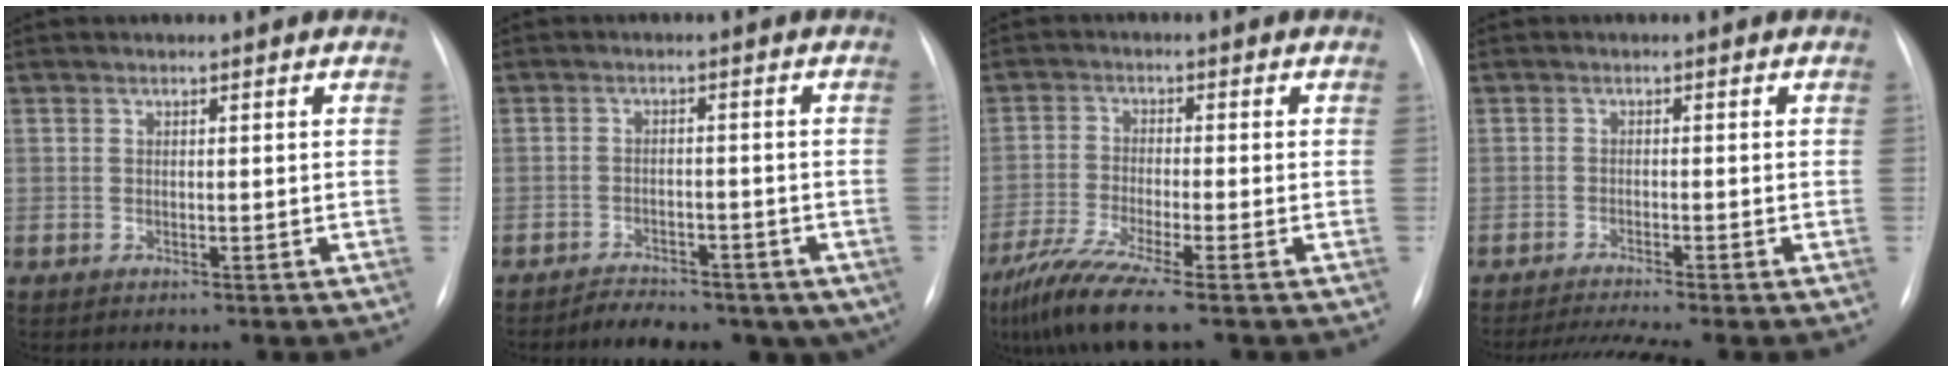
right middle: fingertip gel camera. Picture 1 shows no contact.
{"total": 10.5, "force": [-7.3, 5.4, 5.3], "torque": [-0.073, 0.007, -0.101]}
{"total": 8.8, "force": [-6.4, -0.5, 6.0], "torque": [-0.116, -0.029, -0.117]}
{"total": 5.6, "force": [-4.7, -1.2, 2.8], "torque": [-0.047, -0.015, -0.077]}